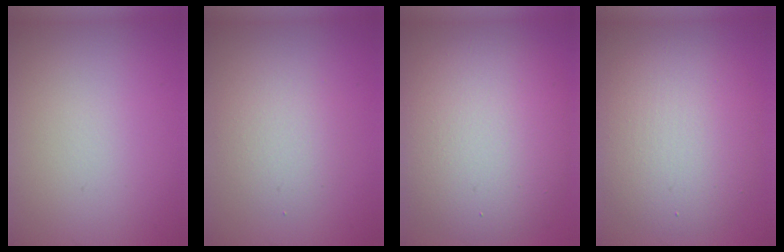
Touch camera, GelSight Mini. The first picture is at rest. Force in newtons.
{"total": 2.7, "press": 2.7, "slide": 0.2}
{"total": 10.6, "press": 10.6, "slide": 0.5}
{"total": 7.4, "press": 7.4, "slide": 0.4}